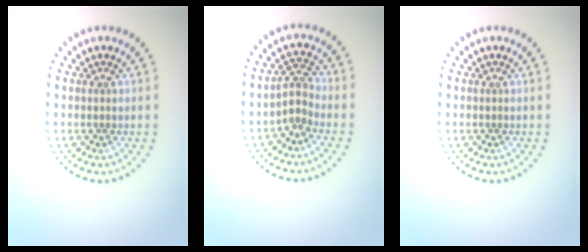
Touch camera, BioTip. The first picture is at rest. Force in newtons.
{"total": 2.1, "press": 1.6, "slide": 1.4}
{"total": 0.0}